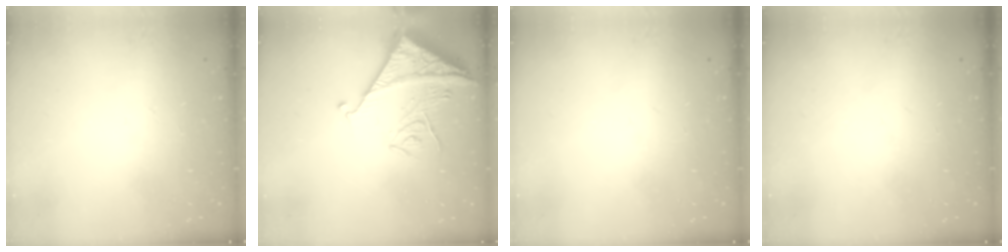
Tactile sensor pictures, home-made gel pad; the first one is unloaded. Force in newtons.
{"total": 13.7, "press": 13.6, "slide": 1.1}
{"total": 0.0}
{"total": 0.0}